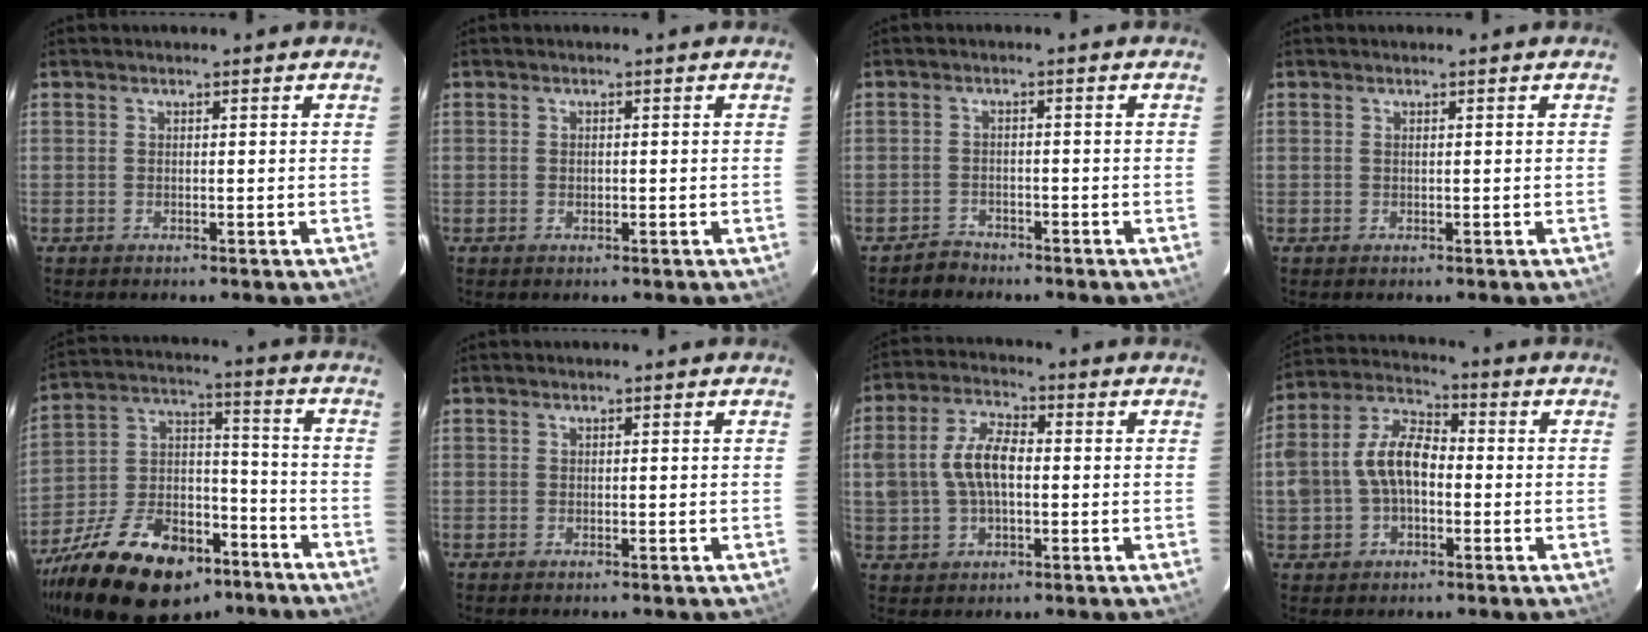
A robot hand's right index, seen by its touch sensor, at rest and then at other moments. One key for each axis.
{"total": 0.9, "fx": -0.2, "fy": 0.6, "fz": 0.6, "tx": -0.011, "ty": 0.002, "tz": -0.003}
{"total": 2.7, "fx": -2.2, "fy": 1.5, "fz": -0.3, "tx": 0.004, "ty": 0.012, "tz": -0.038}
{"total": 0.0}
{"total": 26.2, "fx": -17.0, "fy": 13.4, "fz": 14.8, "tx": -0.296, "ty": 0.007, "tz": -0.264}
{"total": 0.0}
{"total": 9.1, "fx": 0.0, "fy": 5.1, "fz": 7.5, "tx": -0.151, "ty": 0.015, "tz": 0.004}
{"total": 11.0, "fx": -1.1, "fy": 6.9, "fz": 8.5, "tx": -0.176, "ty": 0.024, "tz": -0.020}